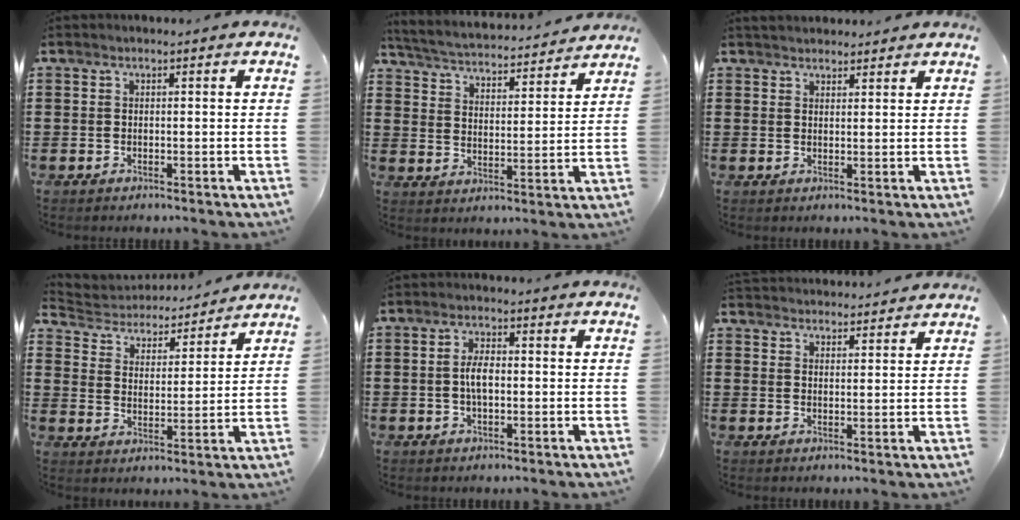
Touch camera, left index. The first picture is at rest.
{"total": 3.4, "force": [3.4, 0.0, 0.5], "torque": [-0.031, -0.029, 0.050]}
{"total": 1.9, "force": [1.9, 0.4, -0.1], "torque": [-0.003, 0.002, 0.038]}
{"total": 3.7, "force": [3.6, 0.8, 0.0], "torque": [-0.026, -0.030, 0.056]}
{"total": 3.5, "force": [-0.1, 1.4, 3.2], "torque": [-0.070, 0.000, -0.005]}
{"total": 3.2, "force": [3.2, 0.1, -0.3], "torque": [-0.006, -0.015, 0.060]}